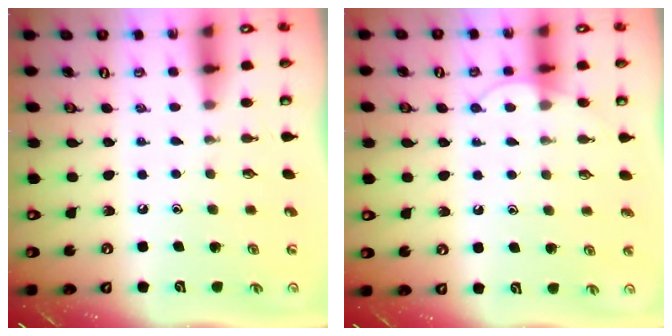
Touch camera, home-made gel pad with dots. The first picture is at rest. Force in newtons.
{"total": 5.4, "press": 5.3, "slide": 0.5}